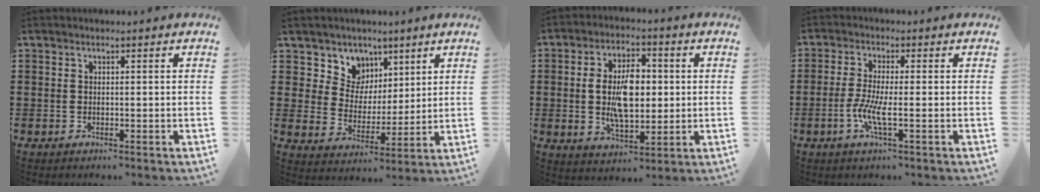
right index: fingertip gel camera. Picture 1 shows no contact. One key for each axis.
{"total": 6.7, "fx": 3.6, "fy": 5.6, "fz": -0.1, "tx": -0.047, "ty": -0.023, "tz": 0.067}
{"total": 8.9, "fx": 0.3, "fy": 4.9, "fz": 7.4, "tx": -0.147, "ty": 0.008, "tz": 0.000}
{"total": 5.3, "fx": -1.5, "fy": 1.0, "fz": 5.0, "tx": -0.113, "ty": -0.011, "tz": -0.035}